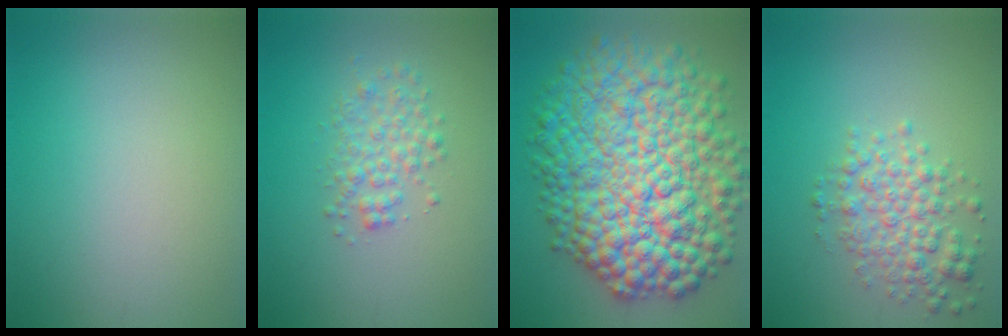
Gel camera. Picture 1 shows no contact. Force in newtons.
{"total": 2.5, "press": 2.5, "slide": 0.0}
{"total": 14.7, "press": 14.7, "slide": 0.1}
{"total": 3.8, "press": 3.8, "slide": 0.1}